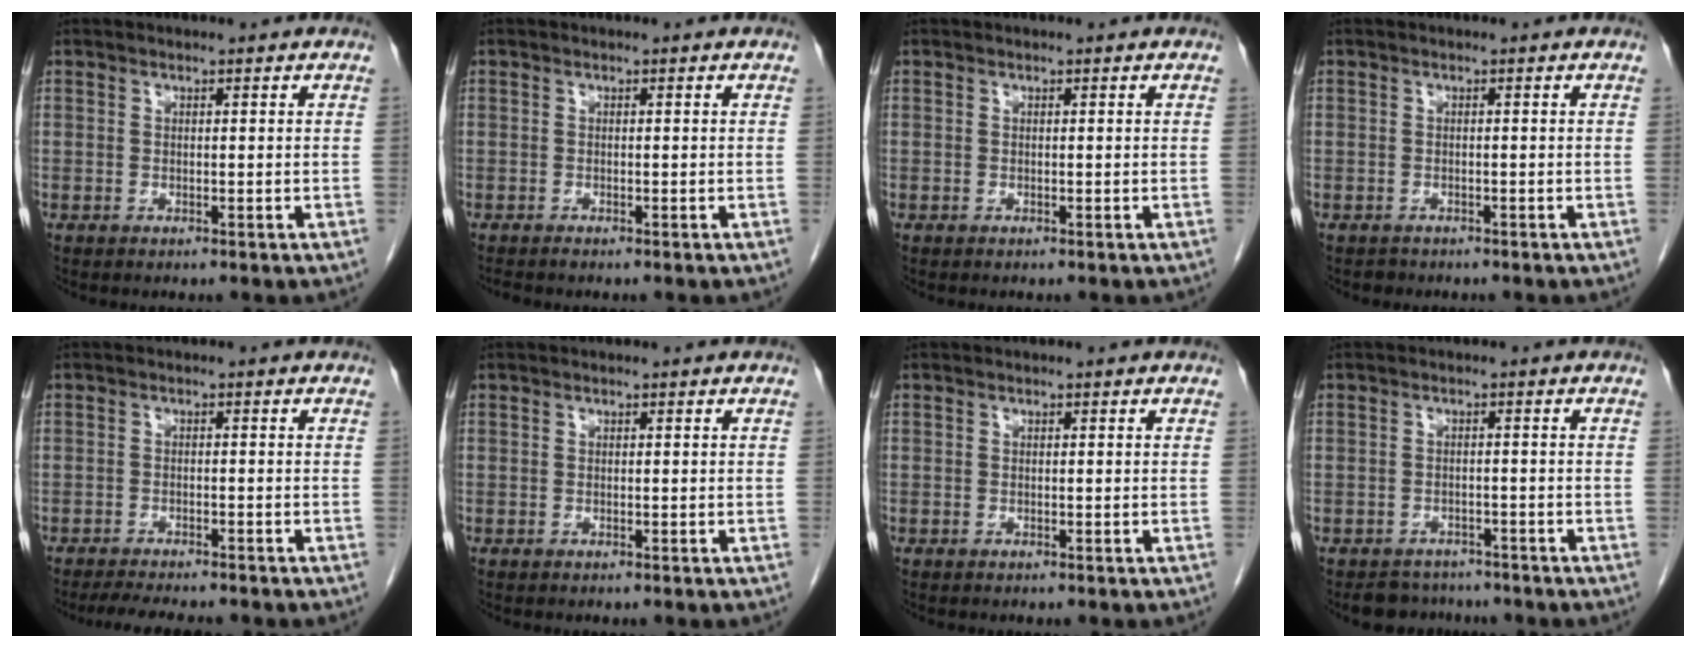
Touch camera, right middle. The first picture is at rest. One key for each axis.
{"total": 0.8, "fx": -0.7, "fy": -0.1, "fz": 0.3, "tx": -0.009, "ty": -0.002, "tz": -0.014}
{"total": 0.0}
{"total": 0.9, "fx": -0.7, "fy": 0.4, "fz": -0.1, "tx": -0.009, "ty": -0.001, "tz": -0.013}
{"total": 6.7, "fx": -5.9, "fy": 0.9, "fz": 3.0, "tx": -0.045, "ty": -0.014, "tz": -0.088}
{"total": 0.0}
{"total": 0.0}
{"total": 3.9, "fx": -3.5, "fy": 1.7, "fz": -0.3, "tx": 0.004, "ty": 0.002, "tz": -0.052}